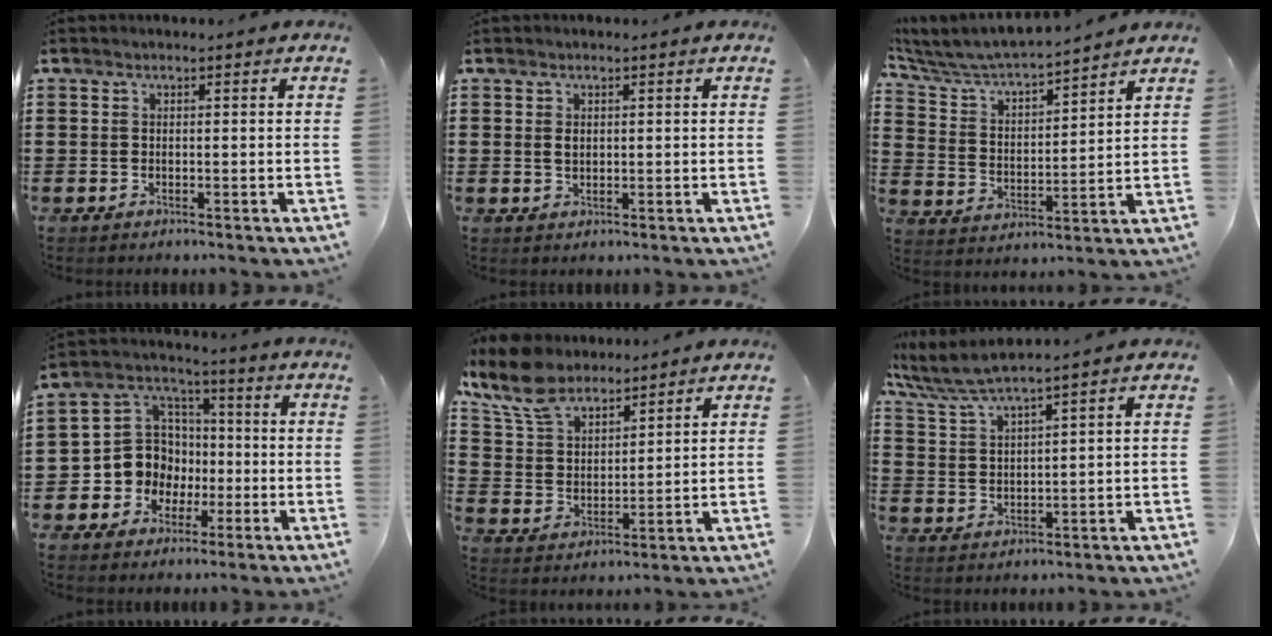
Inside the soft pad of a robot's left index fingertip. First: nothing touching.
{"total": 1.1, "force": [0.3, 0.7, 0.9], "torque": [-0.020, 0.004, 0.006]}
{"total": 5.6, "force": [5.4, 0.5, 1.5], "torque": [-0.057, -0.039, 0.086]}
{"total": 9.6, "force": [-1.6, 9.1, 2.6], "torque": [-0.101, 0.007, -0.028]}
{"total": 9.1, "force": [7.5, 3.5, 3.9], "torque": [-0.105, -0.014, 0.141]}
{"total": 4.8, "force": [4.2, 0.0, 2.3], "torque": [-0.061, -0.022, 0.071]}